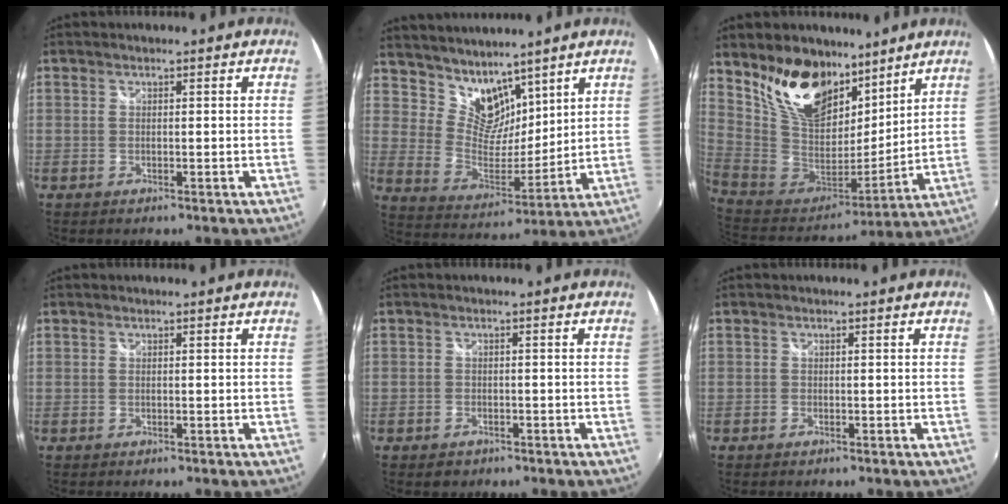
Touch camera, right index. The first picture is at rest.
{"total": 10.3, "force": [8.2, 5.4, 3.1], "torque": [-0.052, -0.002, 0.163]}
{"total": 20.0, "force": [13.3, 11.2, 10.0], "torque": [-0.216, 0.017, 0.260]}
{"total": 0.0}
{"total": 2.6, "force": [-1.6, 1.9, 0.7], "torque": [-0.020, -0.003, -0.023]}
{"total": 0.8, "force": [-0.6, 0.5, 0.1], "torque": [-0.005, -0.003, -0.012]}